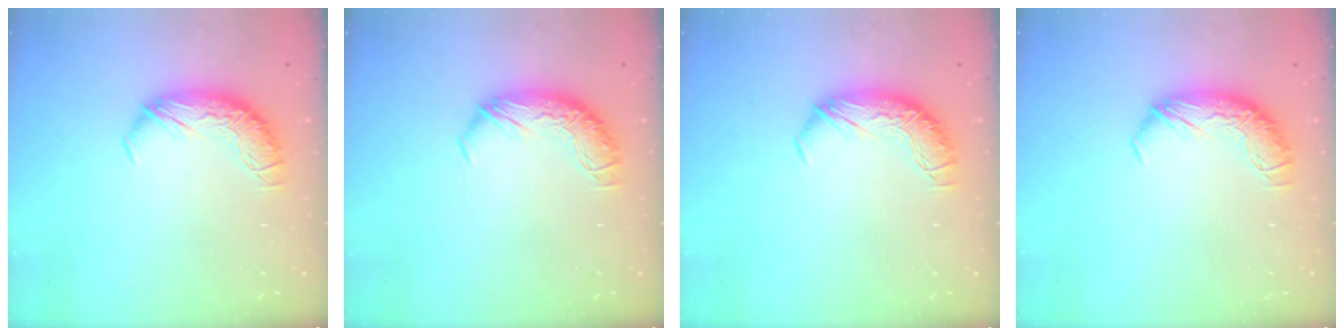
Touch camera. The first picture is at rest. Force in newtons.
{"total": 0.0}
{"total": 0.0}
{"total": 0.0}